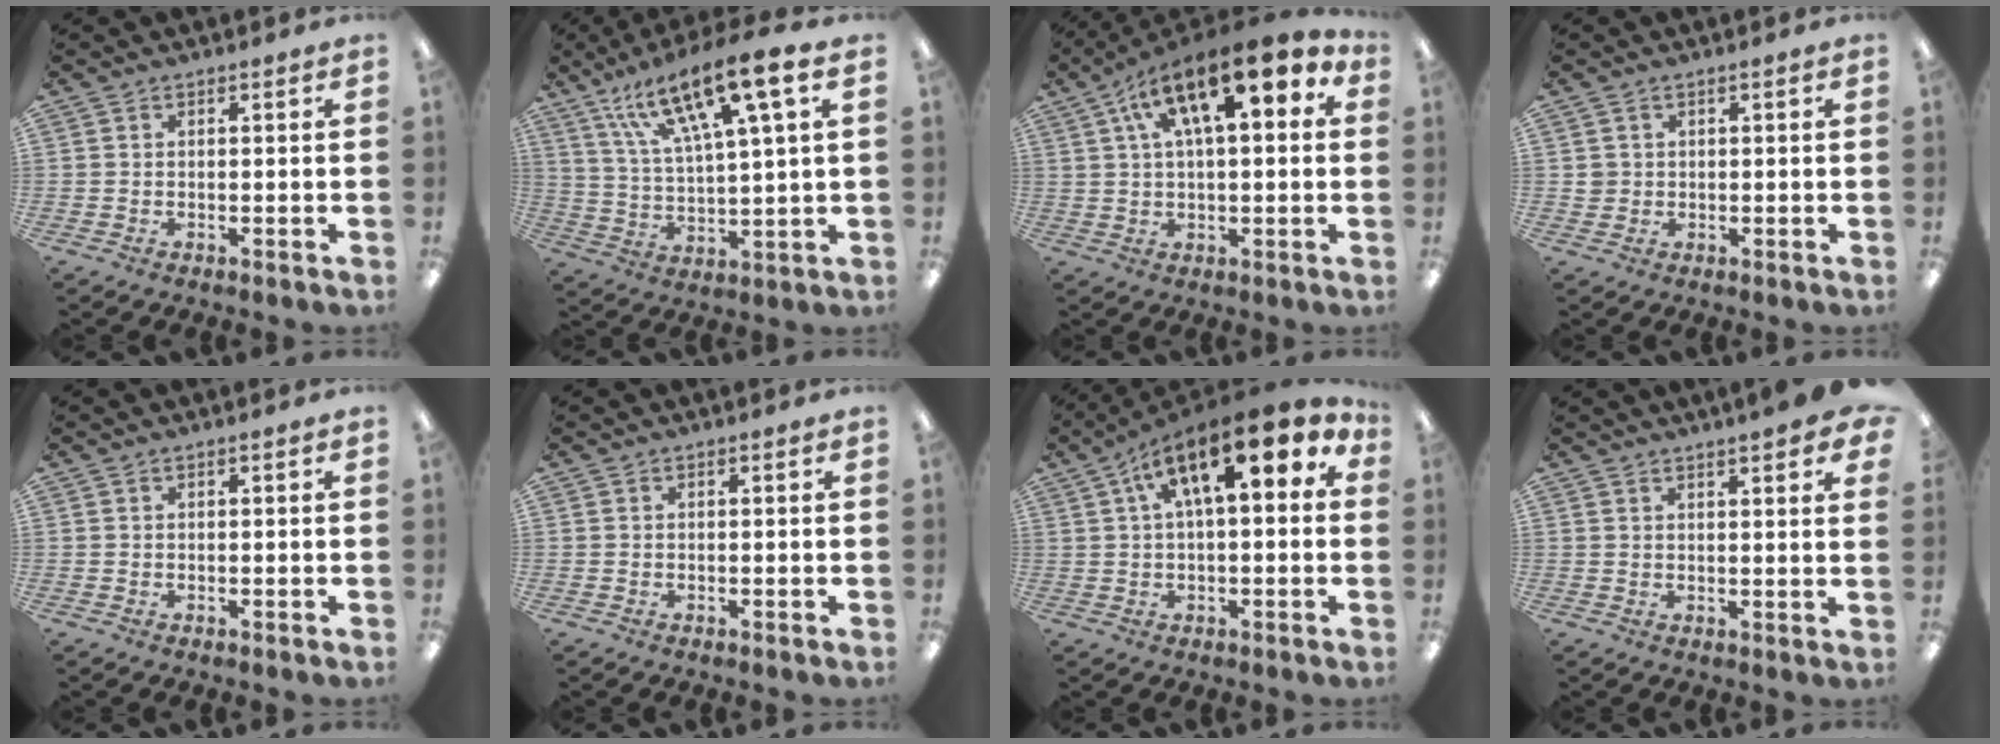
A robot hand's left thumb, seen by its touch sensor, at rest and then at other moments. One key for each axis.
{"total": 16.5, "fx": 10.6, "fy": 3.9, "fz": 12.0, "tx": -0.215, "ty": -0.047, "tz": 0.175}
{"total": 17.1, "fx": 7.5, "fy": 6.6, "fz": 13.9, "tx": -0.224, "ty": -0.023, "tz": 0.119}
{"total": 1.7, "fx": 0.3, "fy": 1.6, "fz": 0.4, "tx": -0.009, "ty": 0.004, "tz": 0.005}
{"total": 0.0}
{"total": 0.0}
{"total": 15.8, "fx": 6.6, "fy": 6.0, "fz": 13.0, "tx": -0.198, "ty": -0.024, "tz": 0.107}
{"total": 4.5, "fx": 3.3, "fy": 0.6, "fz": 3.1, "tx": -0.043, "ty": -0.016, "tz": 0.052}